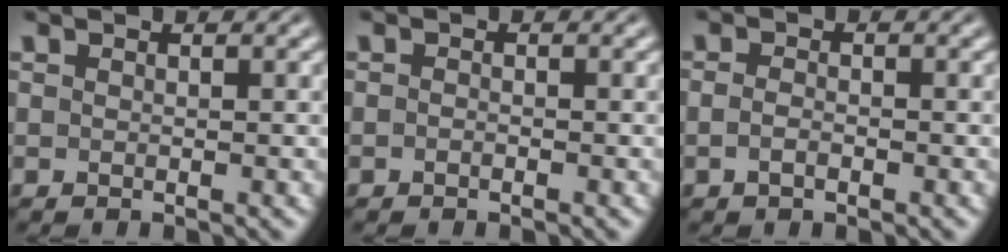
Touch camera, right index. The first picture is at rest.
{"total": 0.6, "force": [-0.5, -0.4, 0.0], "torque": [0.003, -0.002, -0.009]}
{"total": 1.0, "force": [-0.8, -0.1, 0.6], "torque": [-0.011, -0.007, -0.010]}